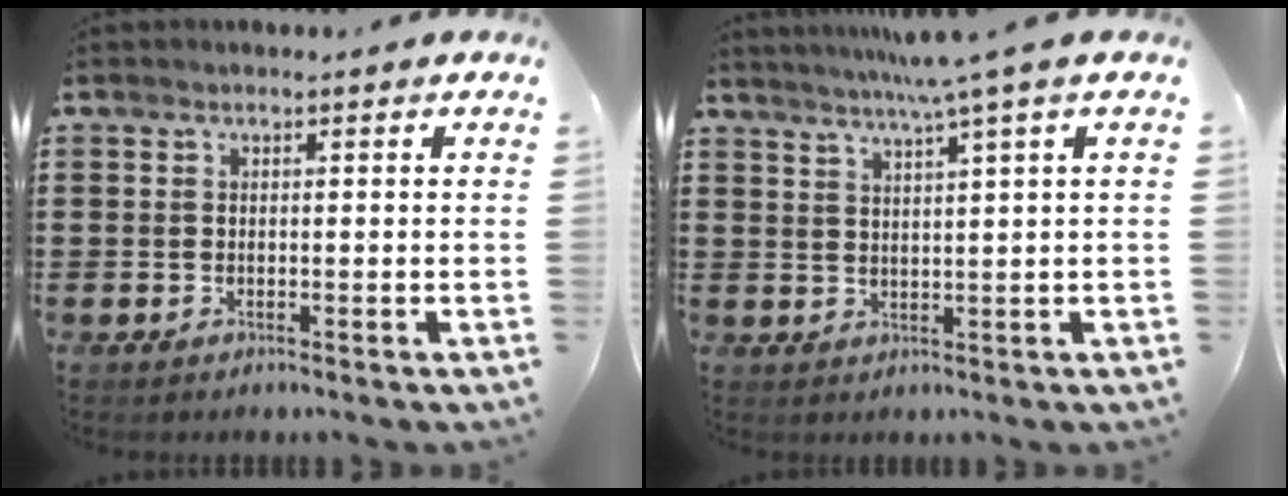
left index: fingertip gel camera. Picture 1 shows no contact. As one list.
[{"total": 5.1, "force": [3.5, -1.2, 3.6], "torque": [-0.076, -0.011, 0.057]}]